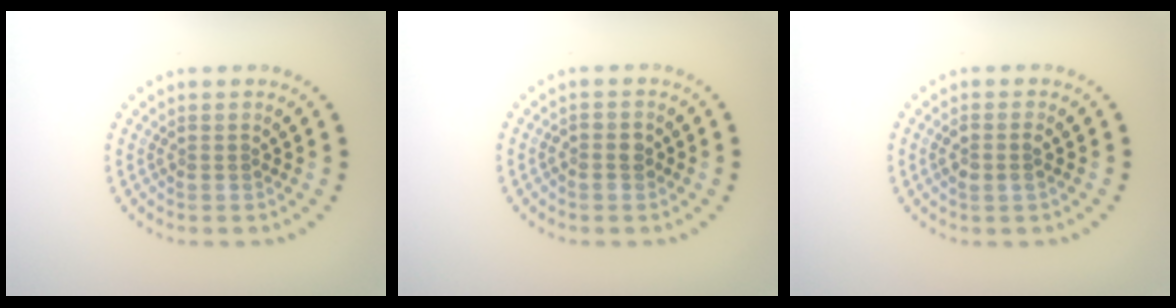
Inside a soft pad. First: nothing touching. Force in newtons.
{"total": 1.5, "press": 1.4, "slide": 0.2}
{"total": 1.4, "press": 1.3, "slide": 0.5}